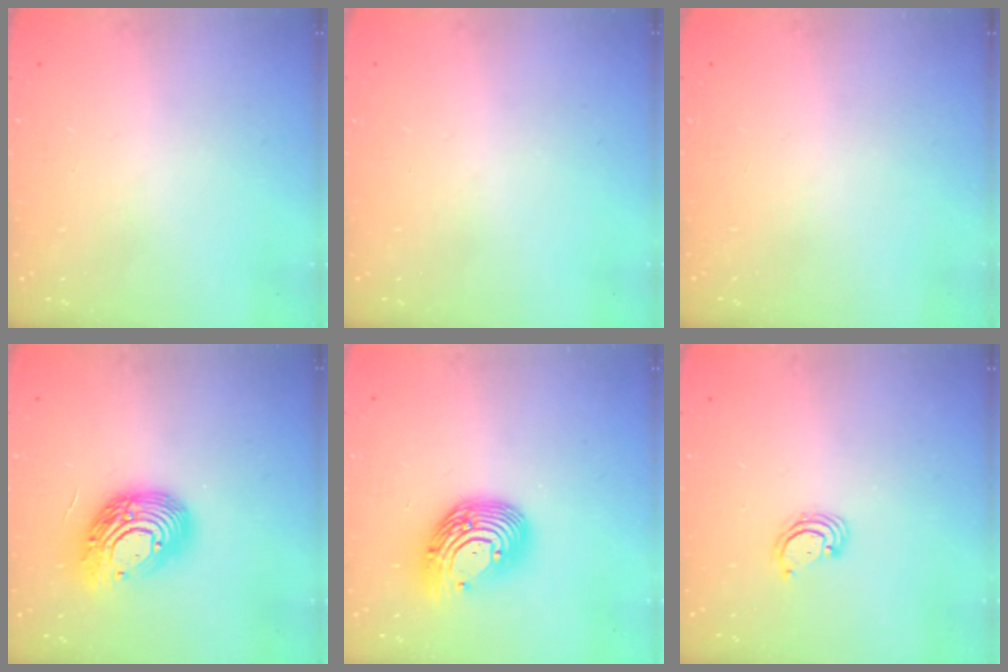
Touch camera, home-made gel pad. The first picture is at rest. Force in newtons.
{"total": 0.0}
{"total": 0.0}
{"total": 15.7, "press": 15.7, "slide": 1.1}
{"total": 15.0, "press": 14.9, "slide": 1.5}
{"total": 2.4, "press": 2.4, "slide": 0.2}